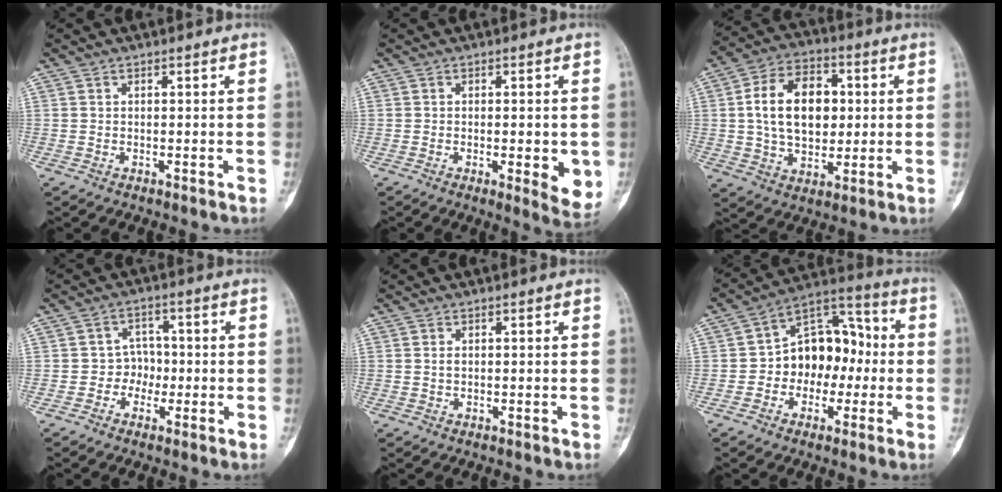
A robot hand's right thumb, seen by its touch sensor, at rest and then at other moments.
{"total": 7.0, "force": [-1.1, 2.3, 6.5], "torque": [-0.074, -0.014, -0.009]}
{"total": 15.4, "force": [1.9, 10.4, 11.3], "torque": [-0.158, 0.009, 0.028]}
{"total": 4.3, "force": [-1.1, 3.8, 1.6], "torque": [0.012, 0.016, -0.029]}
{"total": 0.7, "force": [0.1, 0.5, 0.5], "torque": [-0.008, 0.002, 0.003]}
{"total": 14.1, "force": [-1.3, 10.0, 9.9], "torque": [-0.109, 0.048, -0.032]}